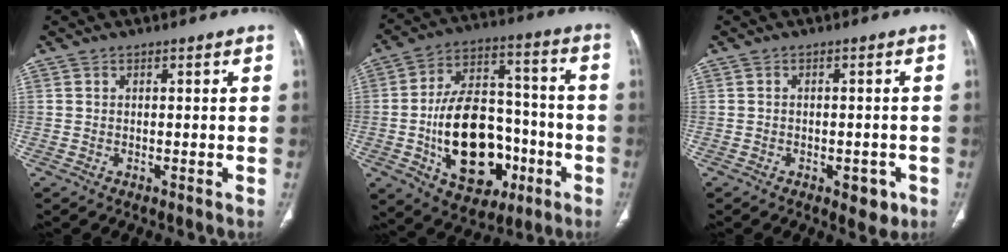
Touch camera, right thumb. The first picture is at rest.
{"total": 22.1, "force": [-5.8, 14.1, 16.0], "torque": [-0.226, 0.044, -0.077]}
{"total": 4.2, "force": [-1.9, 2.3, 2.9], "torque": [-0.016, 0.007, -0.018]}